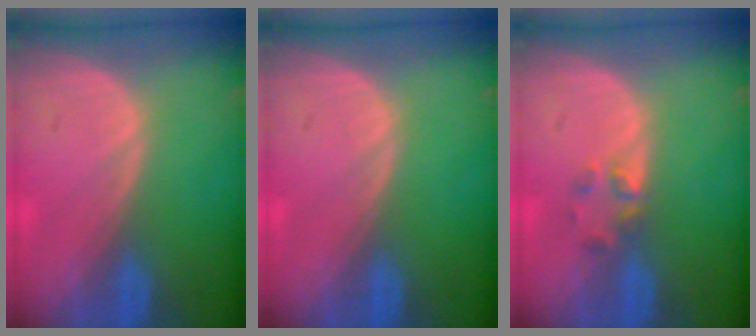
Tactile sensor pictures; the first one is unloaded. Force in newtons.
{"total": 0.0}
{"total": 2.0, "press": 1.9, "slide": 0.8}